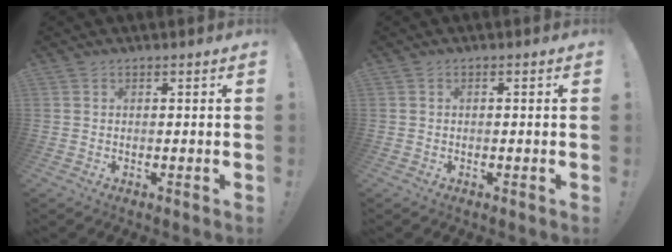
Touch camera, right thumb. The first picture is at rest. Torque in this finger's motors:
{"motor_torque": [-0.09, -0.09, 0.10, -0.12, 0.03]}